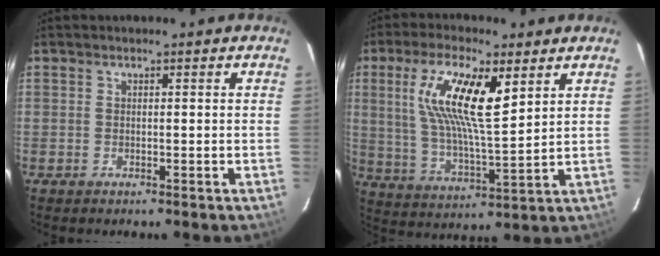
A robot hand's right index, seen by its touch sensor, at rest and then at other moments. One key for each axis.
{"total": 14.9, "fx": 5.9, "fy": 4.0, "fz": 13.1, "tx": -0.250, "ty": 0.005, "tz": 0.112}